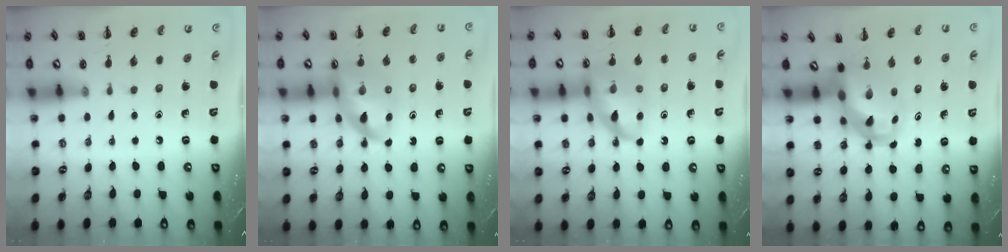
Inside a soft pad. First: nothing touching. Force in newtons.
{"total": 12.9, "press": 12.3, "slide": 3.8}
{"total": 15.2, "press": 15.0, "slide": 2.6}
{"total": 6.3, "press": 6.2, "slide": 1.1}